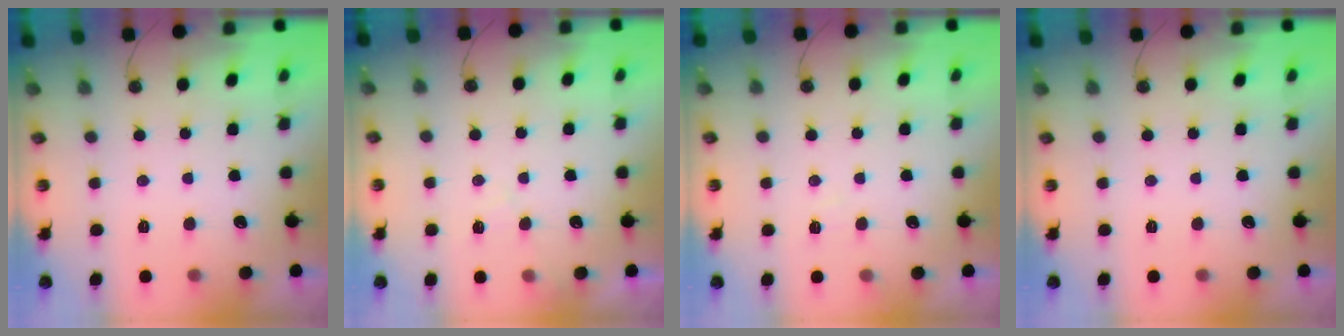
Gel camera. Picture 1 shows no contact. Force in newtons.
{"total": 5.2, "press": 5.1, "slide": 0.7}
{"total": 4.4, "press": 4.4, "slide": 0.6}
{"total": 0.0}